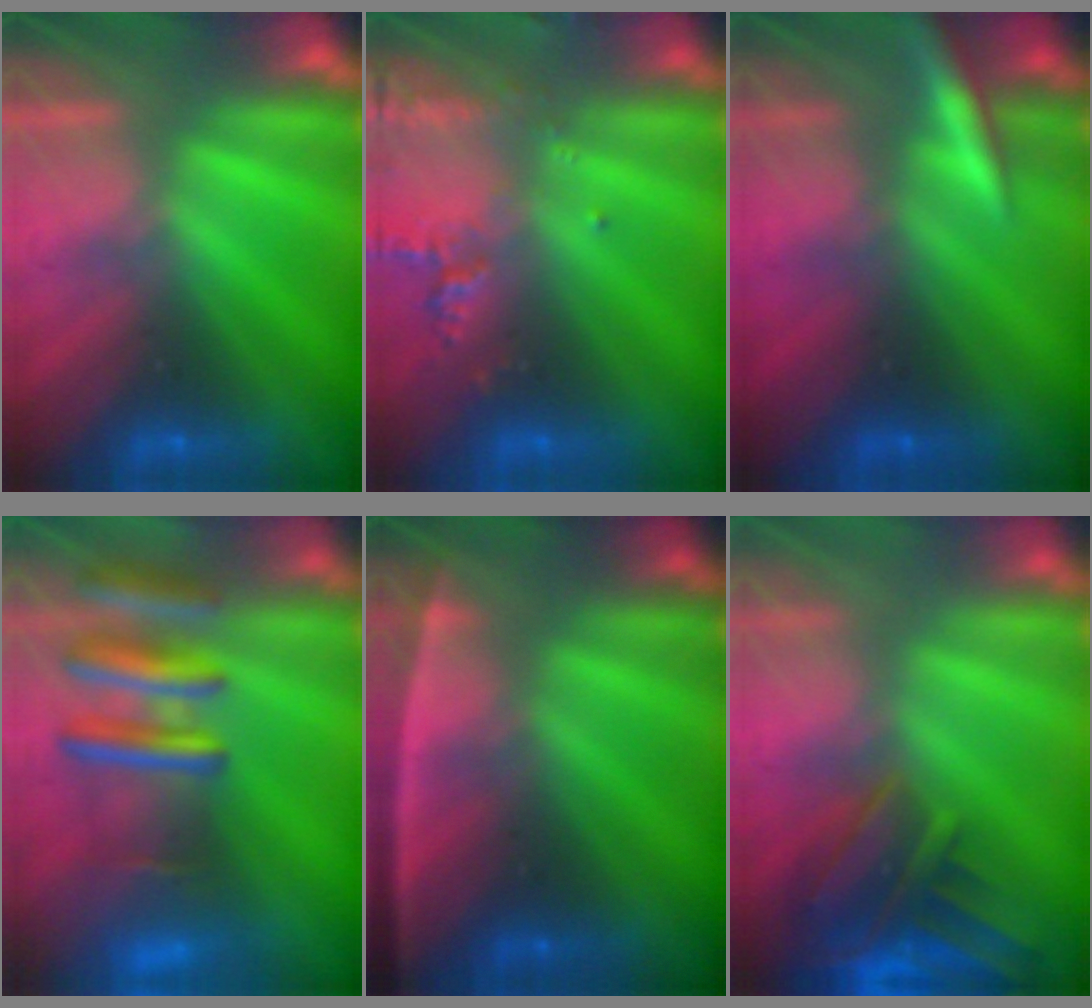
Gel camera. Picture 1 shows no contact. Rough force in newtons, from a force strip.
{"total": 2.4}
{"total": 2.9}
{"total": 7.7}
{"total": 2.6}
{"total": 6.4}